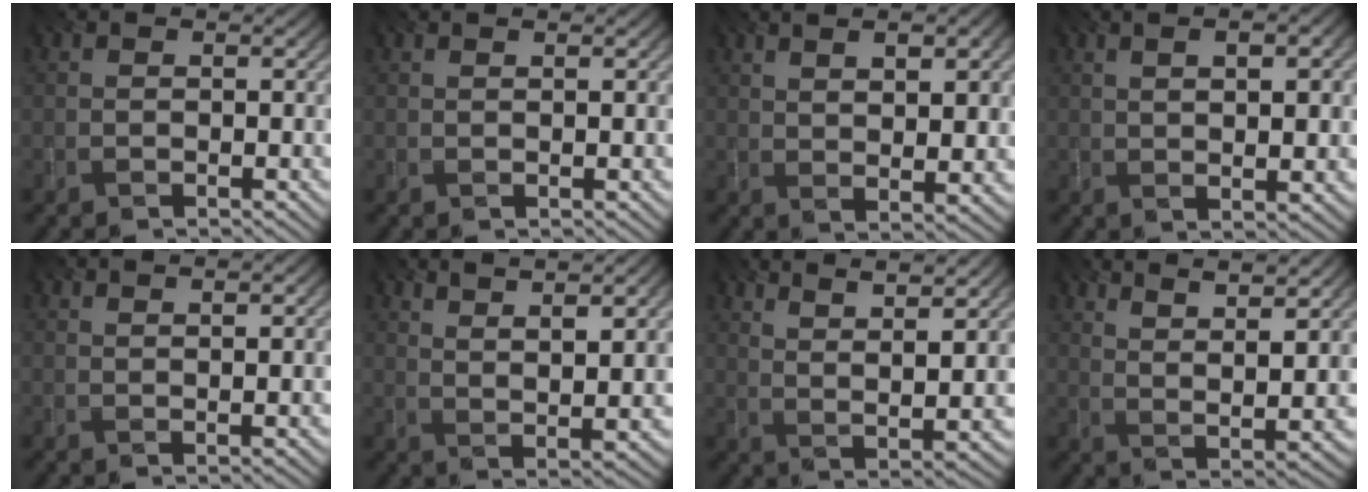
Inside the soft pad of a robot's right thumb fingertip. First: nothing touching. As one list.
[{"total": 0.7, "force": [0.6, -0.2, 0.4], "torque": [-0.009, -0.001, 0.013]}, {"total": 6.2, "force": [2.9, 1.7, 5.2], "torque": [-0.078, -0.002, 0.049]}, {"total": 5.8, "force": [1.7, 1.5, 5.4], "torque": [-0.078, 0.006, 0.025]}, {"total": 2.7, "force": [2.2, 0.0, 1.6], "torque": [-0.020, -0.001, 0.036]}, {"total": 9.4, "force": [6.5, 1.7, 6.5], "torque": [-0.094, 0.005, 0.088]}, {"total": 11.7, "force": [8.1, 2.4, 8.1], "torque": [-0.134, 0.009, 0.113]}, {"total": 11.7, "force": [8.2, 2.4, 7.9], "torque": [-0.128, 0.007, 0.113]}]